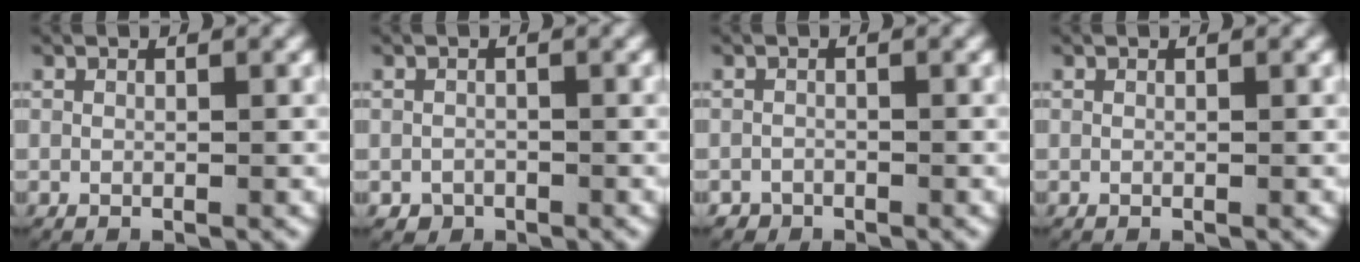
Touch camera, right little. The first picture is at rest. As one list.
[{"total": 2.0, "force": [-1.0, 1.7, 0.0], "torque": [-0.007, -0.011, -0.013]}, {"total": 1.6, "force": [-1.1, 1.1, -0.3], "torque": [-0.001, -0.010, -0.018]}, {"total": 0.0}]